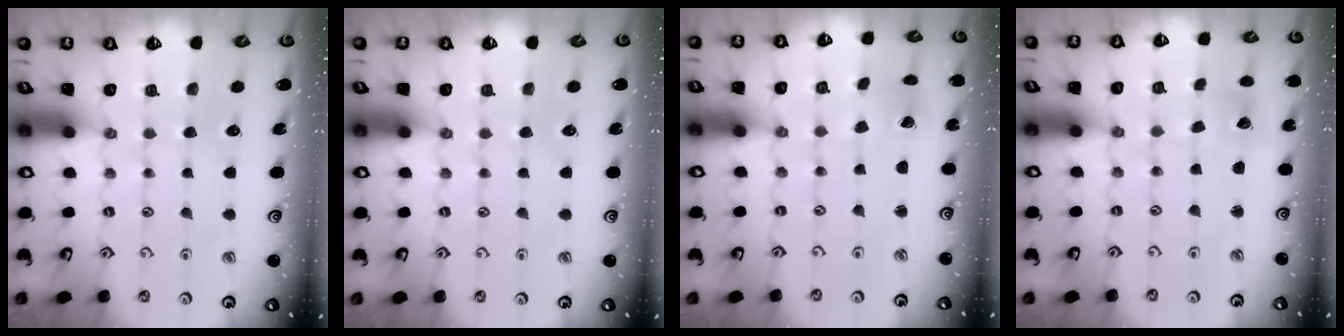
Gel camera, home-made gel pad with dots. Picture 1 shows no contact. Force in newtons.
{"total": 0.0}
{"total": 1.8, "press": 1.8, "slide": 0.1}
{"total": 3.1, "press": 3.1, "slide": 0.3}